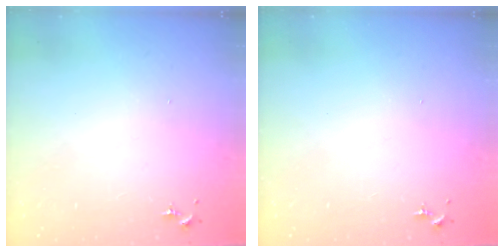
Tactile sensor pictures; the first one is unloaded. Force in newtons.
{"total": 0.0}